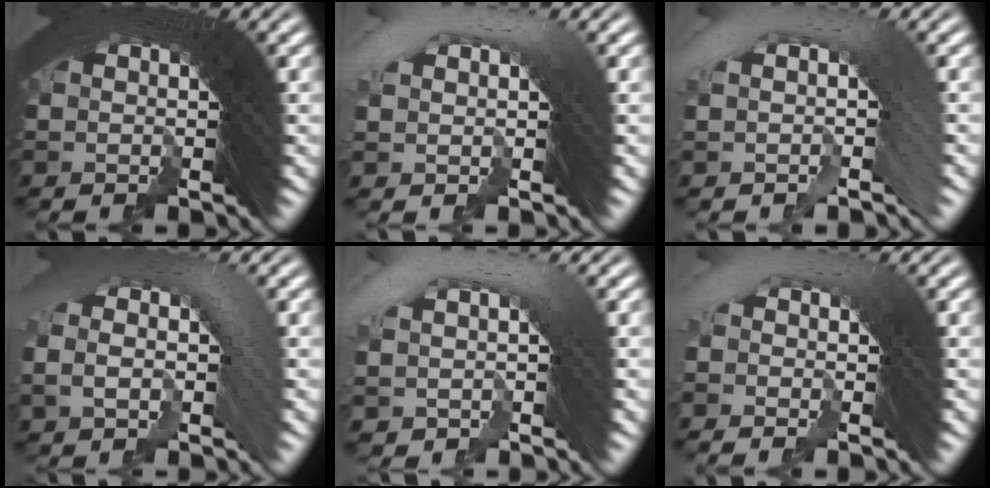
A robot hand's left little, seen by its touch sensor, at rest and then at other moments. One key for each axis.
{"total": 2.0, "fx": 1.0, "fy": 0.7, "fz": 1.6, "tx": -0.022, "ty": 0.032, "tz": 0.013}
{"total": 2.9, "fx": 0.0, "fy": 1.2, "fz": 2.6, "tx": -0.033, "ty": 0.034, "tz": -0.006}
{"total": 2.3, "fx": 0.2, "fy": 1.1, "fz": 2.0, "tx": -0.015, "ty": 0.020, "tz": -0.003}
{"total": 2.3, "fx": 0.5, "fy": 1.2, "fz": 1.9, "tx": -0.039, "ty": 0.026, "tz": 0.010}
{"total": 1.4, "fx": -0.4, "fy": 0.5, "fz": 1.2, "tx": -0.005, "ty": 0.032, "tz": -0.018}